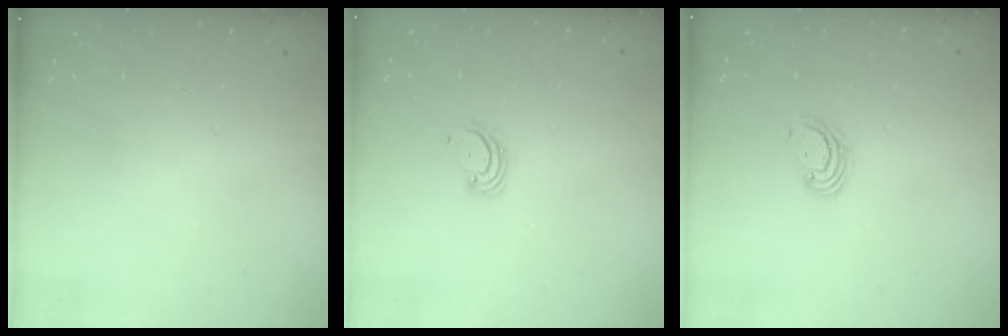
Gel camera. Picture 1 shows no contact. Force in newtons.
{"total": 3.1, "press": 3.1, "slide": 0.3}
{"total": 3.6, "press": 3.6, "slide": 0.2}